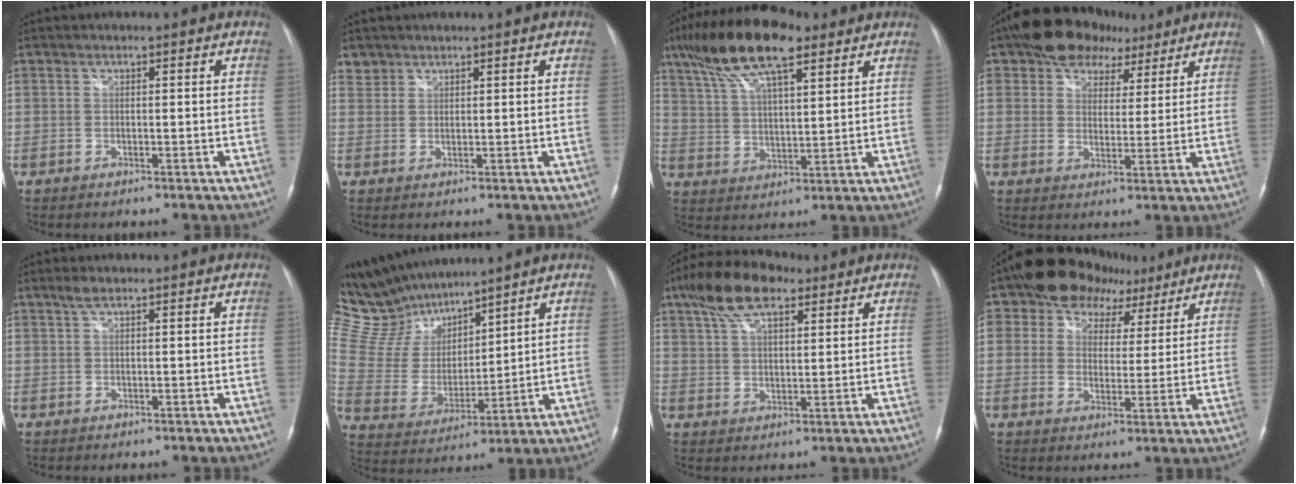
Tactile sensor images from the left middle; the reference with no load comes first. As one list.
[{"total": 1.9, "force": [1.5, 1.2, -0.3], "torque": [0.011, 0.008, 0.025]}, {"total": 15.6, "force": [10.1, 4.4, 11.1], "torque": [-0.216, 0.032, 0.187]}, {"total": 10.1, "force": [6.5, 6.5, 4.1], "torque": [-0.056, 0.032, 0.101]}, {"total": 1.5, "force": [1.1, 0.4, 1.0], "torque": [-0.024, 0.008, 0.022]}, {"total": 13.0, "force": [12.4, 2.4, 2.9], "torque": [-0.083, 0.008, 0.263]}, {"total": 11.2, "force": [6.9, 4.5, 7.5], "torque": [-0.151, 0.030, 0.127]}, {"total": 11.4, "force": [6.8, 7.8, 4.8], "torque": [-0.059, 0.038, 0.103]}]